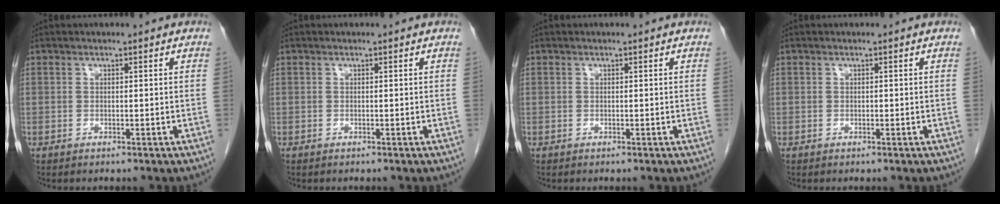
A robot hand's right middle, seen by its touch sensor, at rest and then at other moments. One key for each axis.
{"total": 0.0}
{"total": 0.0}
{"total": 0.0}